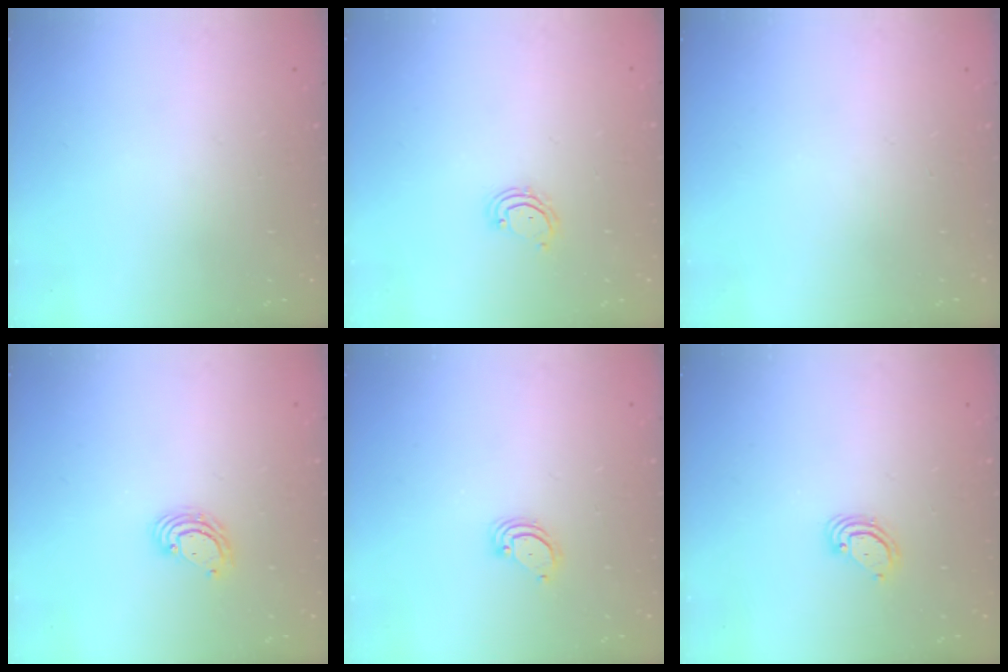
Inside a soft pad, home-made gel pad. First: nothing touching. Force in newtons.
{"total": 3.5, "press": 3.5, "slide": 0.2}
{"total": 0.0}
{"total": 4.6, "press": 4.6, "slide": 0.2}
{"total": 3.4, "press": 3.3, "slide": 0.3}
{"total": 3.8, "press": 3.8, "slide": 0.3}